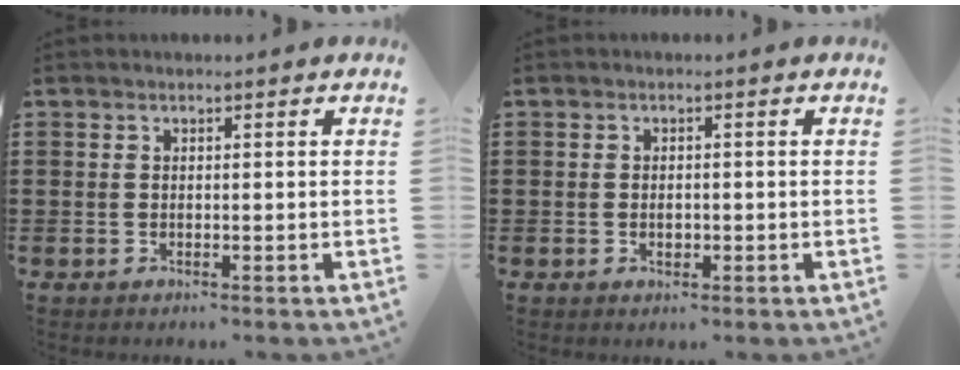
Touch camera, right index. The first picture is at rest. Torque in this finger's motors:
{"motor_torque": [0.86, 1.26, -0.02, -0.01]}